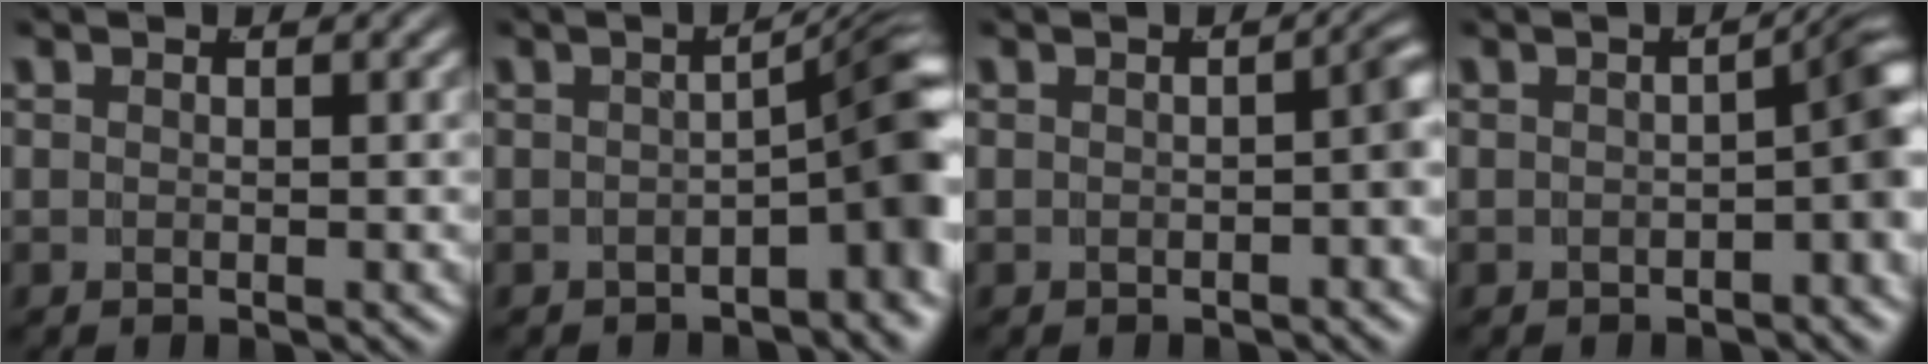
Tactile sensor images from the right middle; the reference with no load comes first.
{"total": 6.6, "force": [-1.9, 2.1, 5.9], "torque": [-0.057, -0.001, -0.026]}
{"total": 2.0, "force": [-0.6, 0.4, 1.9], "torque": [-0.026, -0.002, -0.007]}
{"total": 3.9, "force": [-1.0, 1.1, 3.6], "torque": [-0.032, 0.004, -0.014]}